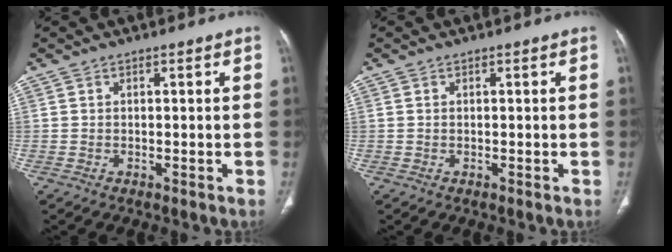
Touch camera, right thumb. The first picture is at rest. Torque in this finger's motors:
{"motor_torque": [0.02, -0.19, -0.13, -0.32, -0.03]}